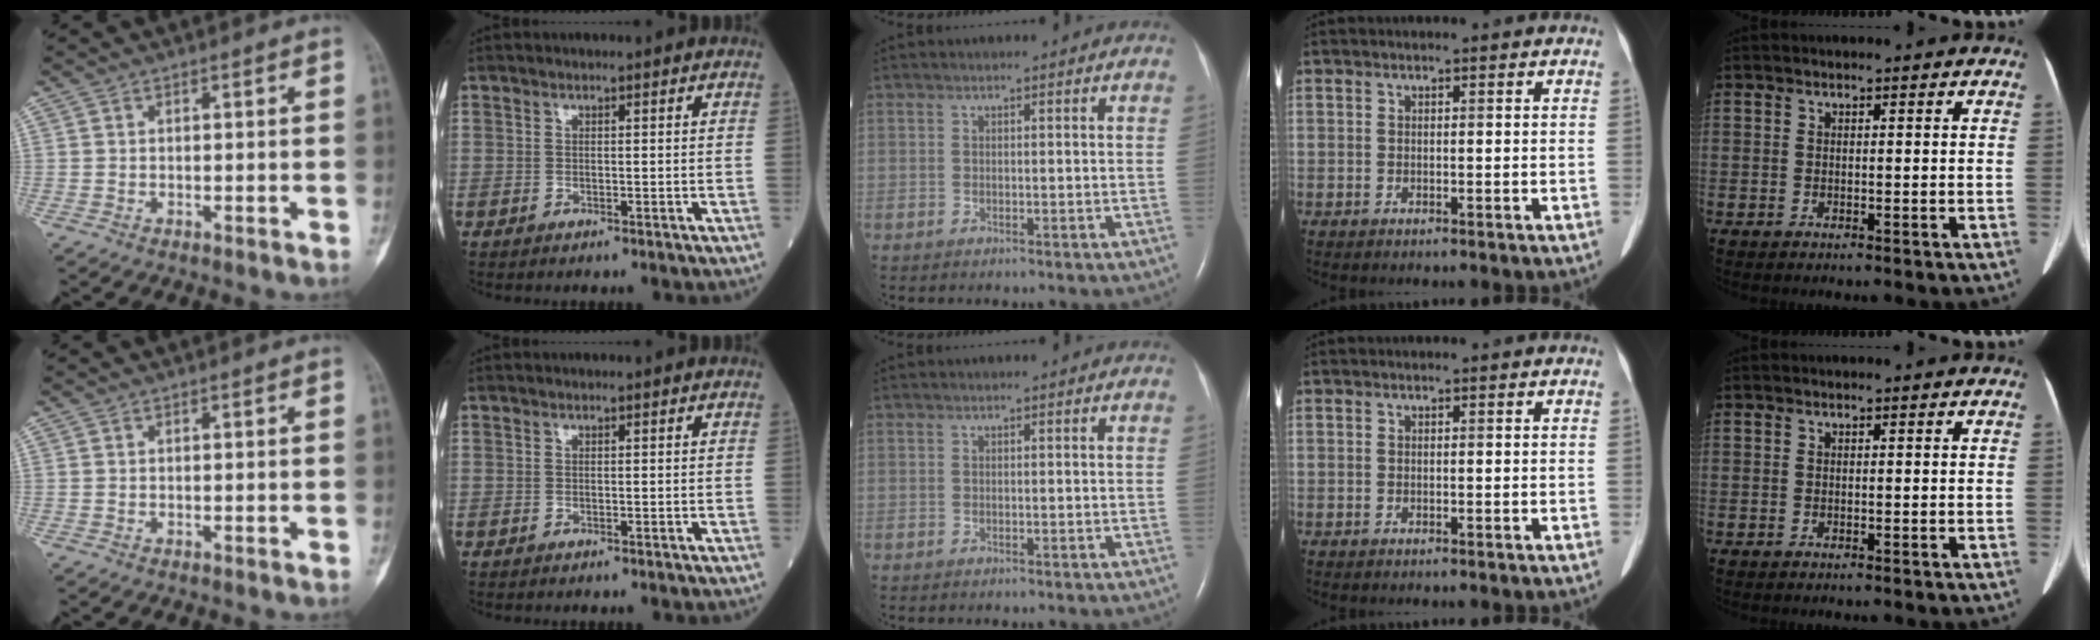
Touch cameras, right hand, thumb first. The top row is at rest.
{}